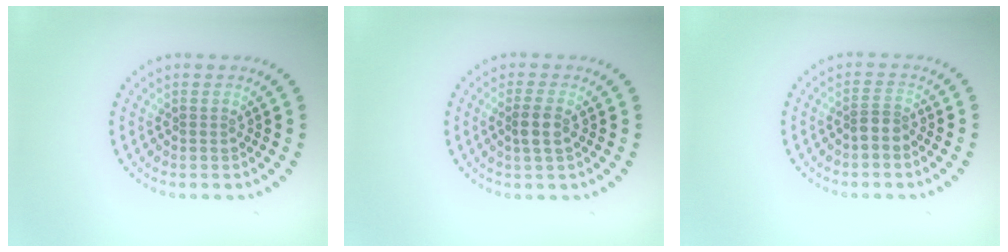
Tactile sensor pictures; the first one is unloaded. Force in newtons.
{"total": 2.0, "press": 1.8, "slide": 0.9}
{"total": 1.7, "press": 1.3, "slide": 1.2}